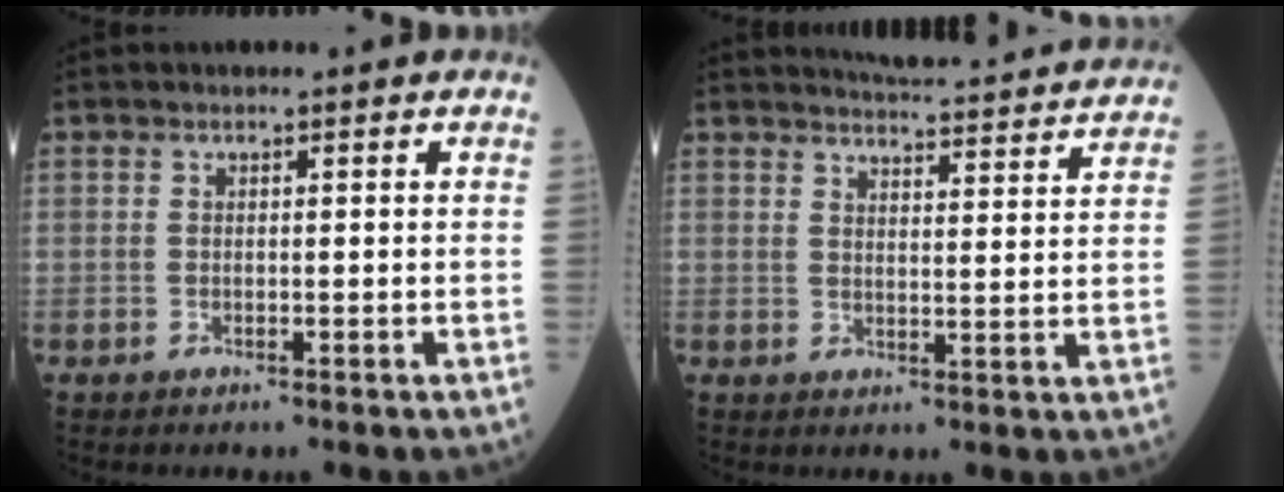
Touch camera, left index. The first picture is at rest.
{"total": 15.2, "force": [14.7, 0.7, 4.0], "torque": [-0.050, -0.018, 0.172]}